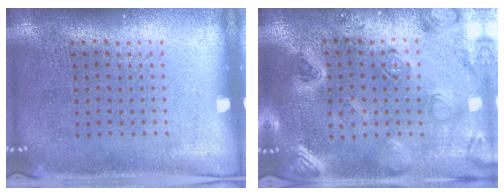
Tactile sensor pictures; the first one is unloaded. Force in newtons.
{"total": 2.2, "press": 2.2, "slide": 0.3}